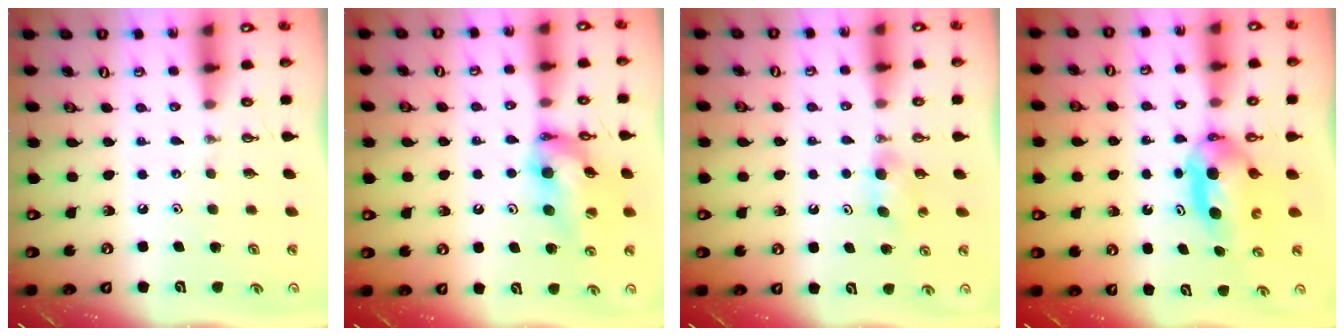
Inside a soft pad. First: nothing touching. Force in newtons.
{"total": 14.5, "press": 13.0, "slide": 6.3}
{"total": 4.0, "press": 3.8, "slide": 1.2}
{"total": 6.4, "press": 5.7, "slide": 2.9}